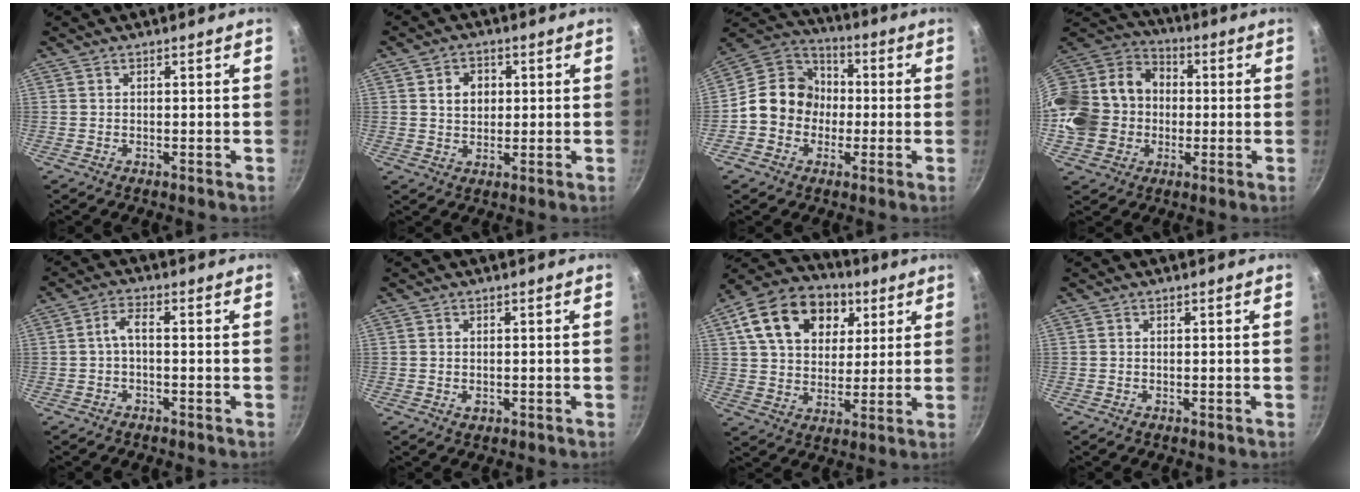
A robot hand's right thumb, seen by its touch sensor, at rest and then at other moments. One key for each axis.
{"total": 5.1, "fx": 1.1, "fy": 4.1, "fz": 2.8, "tx": -0.024, "ty": 0.002, "tz": 0.020}
{"total": 12.6, "fx": -1.4, "fy": 11.2, "fz": 5.7, "tx": -0.051, "ty": 0.038, "tz": -0.048}
{"total": 22.9, "fx": -1.6, "fy": 19.5, "fz": 11.9, "tx": -0.237, "ty": 0.055, "tz": -0.025}
{"total": 3.2, "fx": -0.8, "fy": 1.3, "fz": 2.8, "tx": -0.064, "ty": 0.020, "tz": -0.020}
{"total": 1.5, "fx": -0.4, "fy": 1.1, "fz": 1.0, "tx": -0.016, "ty": -0.001, "tz": -0.006}
{"total": 19.4, "fx": 7.4, "fy": 13.9, "fz": 11.4, "tx": -0.176, "ty": 0.005, "tz": 0.117}
{"total": 0.0}